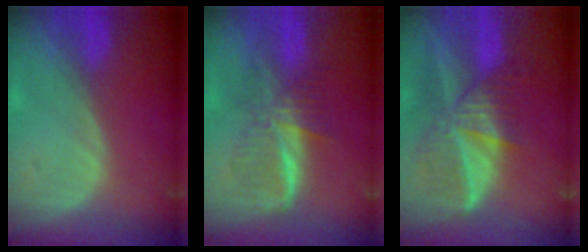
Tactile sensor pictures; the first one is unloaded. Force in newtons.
{"total": 6.2, "press": 6.1, "slide": 0.8}
{"total": 9.4, "press": 8.2, "slide": 4.6}